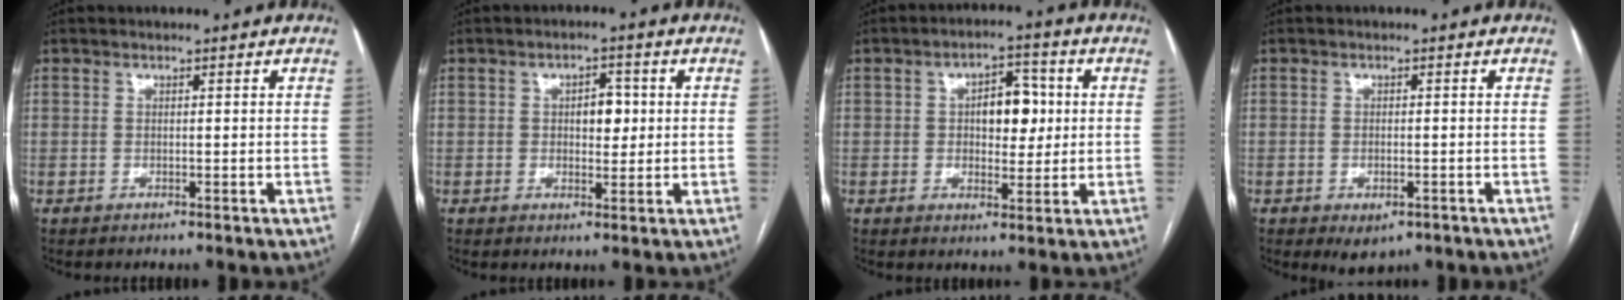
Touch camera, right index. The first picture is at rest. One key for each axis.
{"total": 4.0, "fx": 0.5, "fy": 2.2, "fz": 3.3, "tx": -0.046, "ty": 0.008, "tz": 0.010}
{"total": 6.9, "fx": 0.9, "fy": 3.7, "fz": 5.7, "tx": -0.080, "ty": 0.016, "tz": 0.015}
{"total": 3.3, "fx": -1.7, "fy": 1.7, "fz": 2.2, "tx": -0.030, "ty": -0.003, "tz": -0.013}